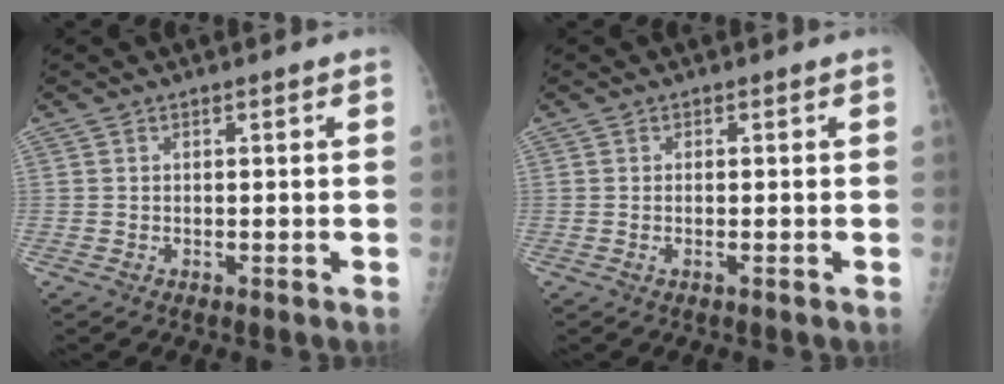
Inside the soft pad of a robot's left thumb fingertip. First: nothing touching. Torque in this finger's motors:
{"motor_torque": [-0.18, -0.18, 0.20, 0.19, -0.08]}